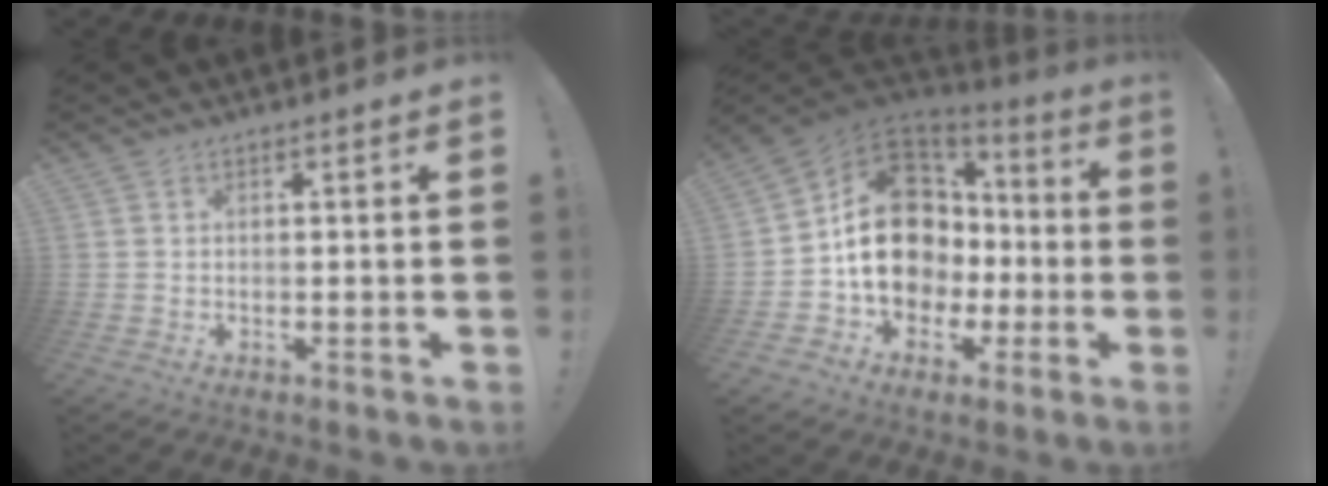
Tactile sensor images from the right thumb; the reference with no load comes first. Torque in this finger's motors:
{"motor_torque": [-0.10, 1.28, 1.40, -0.96, 0.55]}